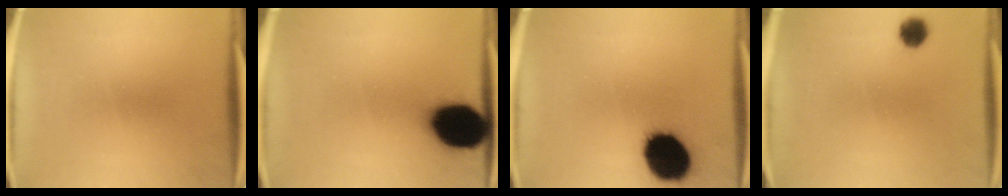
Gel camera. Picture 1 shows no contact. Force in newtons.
{"total": 18.4}
{"total": 19.0}
{"total": 4.2}